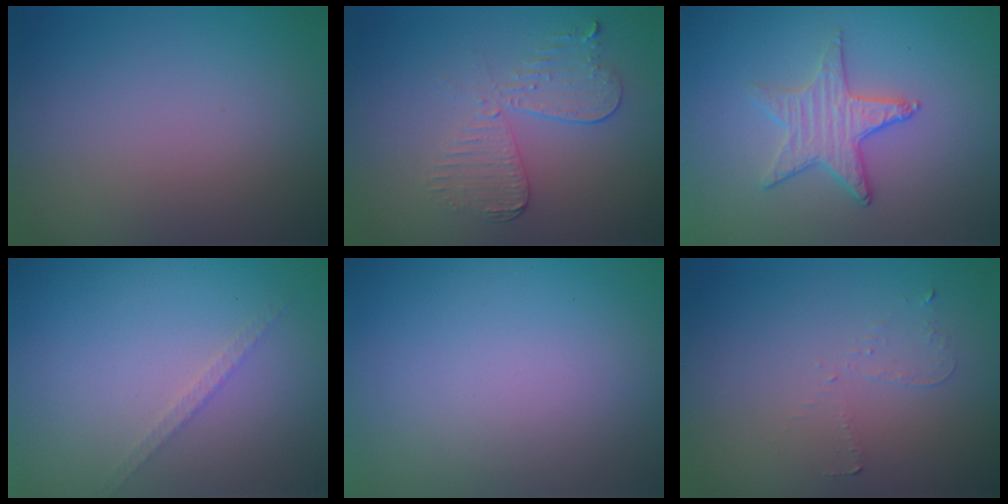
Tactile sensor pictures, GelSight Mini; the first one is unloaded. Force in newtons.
{"total": 3.4, "press": 3.0, "slide": 1.7}
{"total": 2.8, "press": 2.7, "slide": 0.7}
{"total": 1.1, "press": 1.1, "slide": 0.2}
{"total": 0.0}
{"total": 0.7, "press": 0.6, "slide": 0.4}